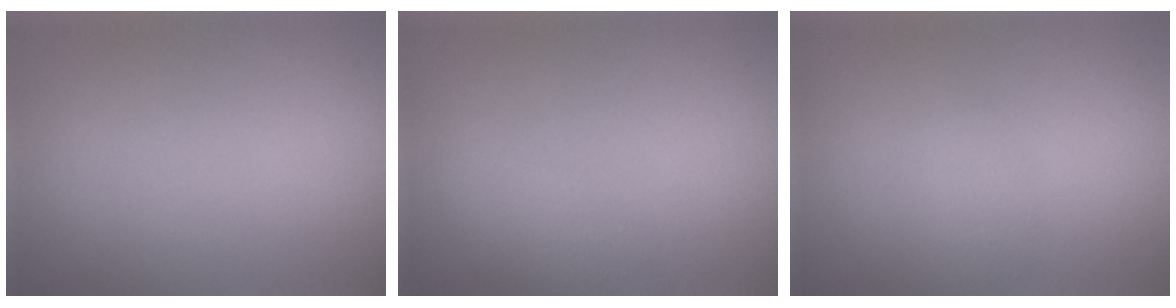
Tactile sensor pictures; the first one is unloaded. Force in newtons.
{"total": 2.1, "press": 2.1, "slide": 0.1}
{"total": 1.0, "press": 1.0, "slide": 0.1}